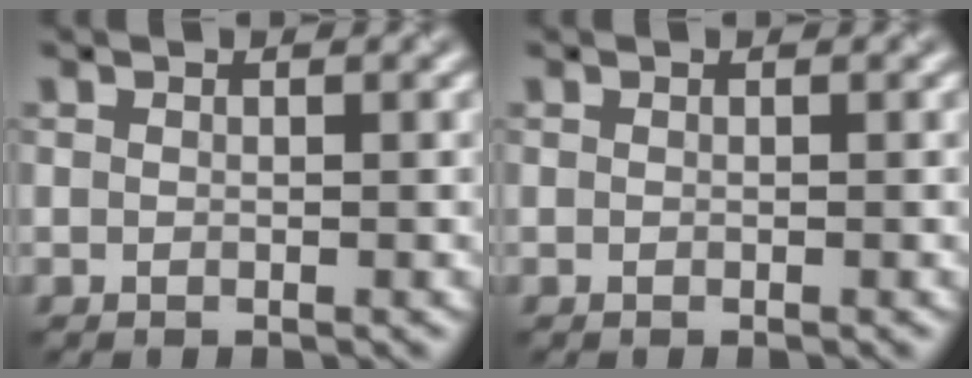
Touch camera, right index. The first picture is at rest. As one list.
[{"total": 0.0}]